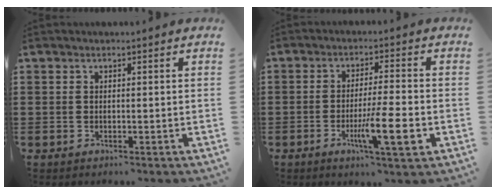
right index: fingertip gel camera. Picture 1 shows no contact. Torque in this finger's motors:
{"motor_torque": [1.75, 0.08, 0.44, 0.12]}